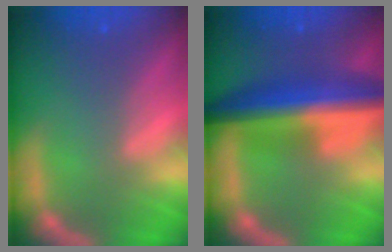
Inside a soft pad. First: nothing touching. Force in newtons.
{"total": 9.5}